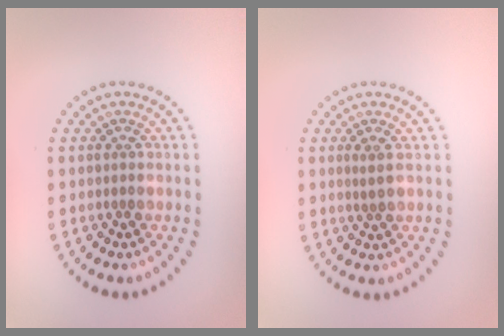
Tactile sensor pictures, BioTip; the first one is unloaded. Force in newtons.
{"total": 0.6, "press": 0.4, "slide": 0.5}